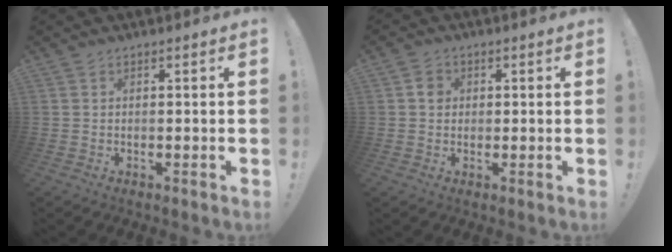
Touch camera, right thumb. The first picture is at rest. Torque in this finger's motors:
{"motor_torque": [1.11, 0.00, 0.43, -0.65, -0.11]}